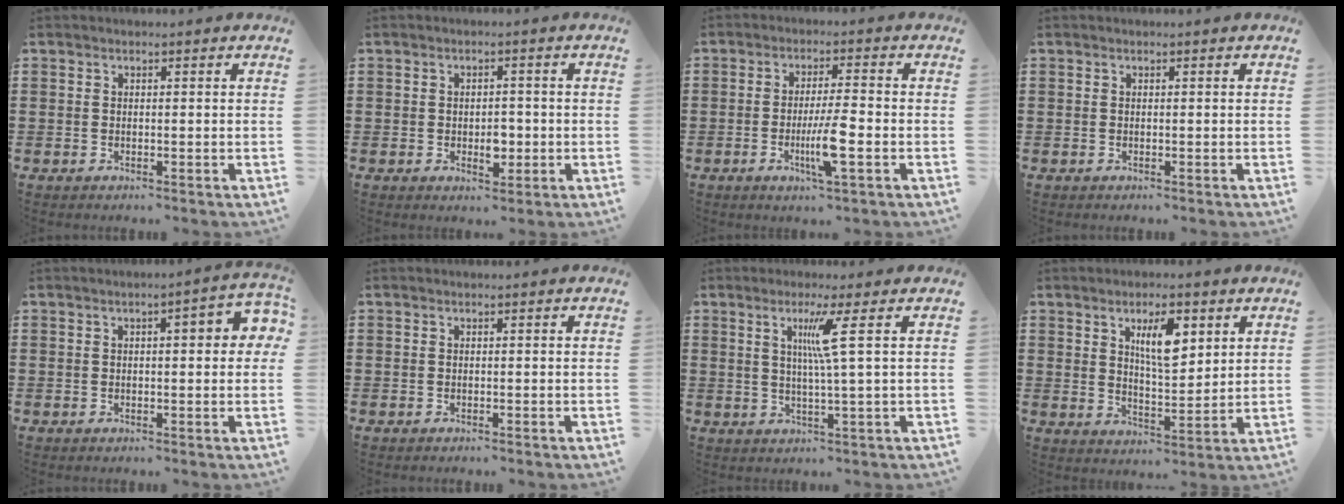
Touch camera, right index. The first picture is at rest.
{"total": 3.2, "force": [-0.7, 1.8, 2.5], "torque": [-0.040, -0.003, -0.013]}
{"total": 6.6, "force": [-1.9, 0.5, 6.2], "torque": [-0.125, -0.015, -0.039]}
{"total": 0.0}
{"total": 3.8, "force": [0.4, 0.9, 3.7], "torque": [-0.051, 0.001, -0.001]}
{"total": 0.0}
{"total": 5.6, "force": [1.5, -1.0, 5.3], "torque": [-0.105, -0.007, 0.019]}
{"total": 6.8, "force": [3.0, 2.4, 5.6], "torque": [-0.101, 0.000, 0.047]}